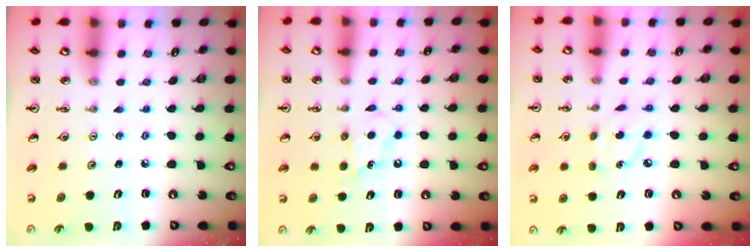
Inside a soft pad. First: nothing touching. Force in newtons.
{"total": 6.3, "press": 6.3, "slide": 0.8}
{"total": 5.0, "press": 5.0, "slide": 0.2}